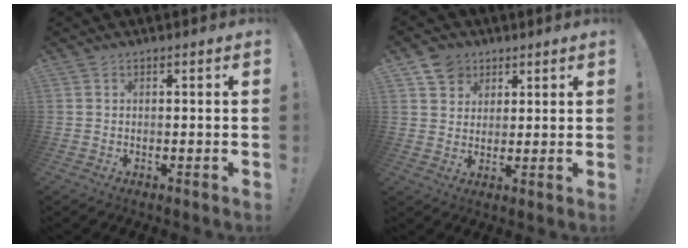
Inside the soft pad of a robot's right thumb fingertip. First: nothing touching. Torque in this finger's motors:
{"motor_torque": [-0.09, 0.08, -0.01, 0.06, 0.03]}